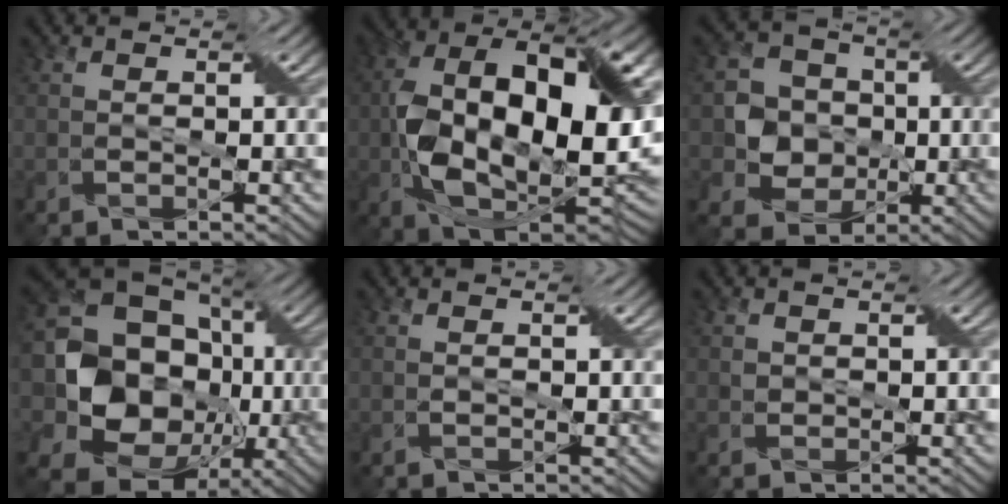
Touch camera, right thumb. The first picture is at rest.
{"total": 18.0, "force": [0.6, 11.0, 14.3], "torque": [-0.262, -0.021, 0.022]}
{"total": 6.2, "force": [-0.3, 5.9, 1.9], "torque": [-0.049, 0.001, -0.015]}
{"total": 21.1, "force": [-0.7, 17.9, 11.2], "torque": [-0.228, -0.021, -0.021]}
{"total": 0.5, "force": [0.3, -0.1, -0.5], "torque": [0.006, 0.001, 0.004]}
{"total": 1.1, "force": [0.4, 1.0, 0.0], "torque": [-0.007, 0.000, 0.005]}